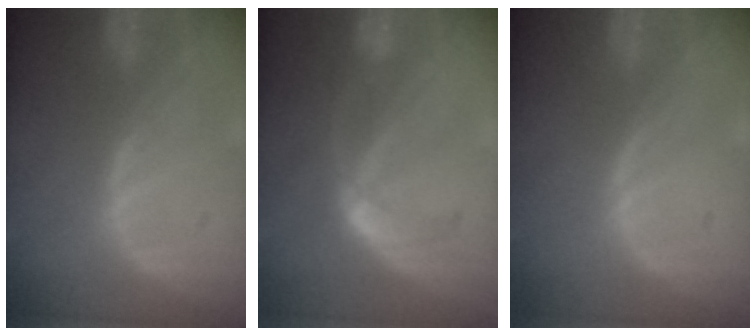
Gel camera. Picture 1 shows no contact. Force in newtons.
{"total": 5.9, "press": 5.1, "slide": 2.9}
{"total": 0.0}